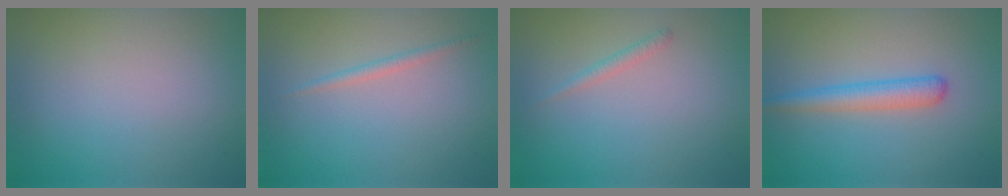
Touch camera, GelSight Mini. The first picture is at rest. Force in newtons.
{"total": 1.0, "press": 1.0, "slide": 0.0}
{"total": 0.9, "press": 0.9, "slide": 0.0}
{"total": 2.7, "press": 2.7, "slide": 0.1}